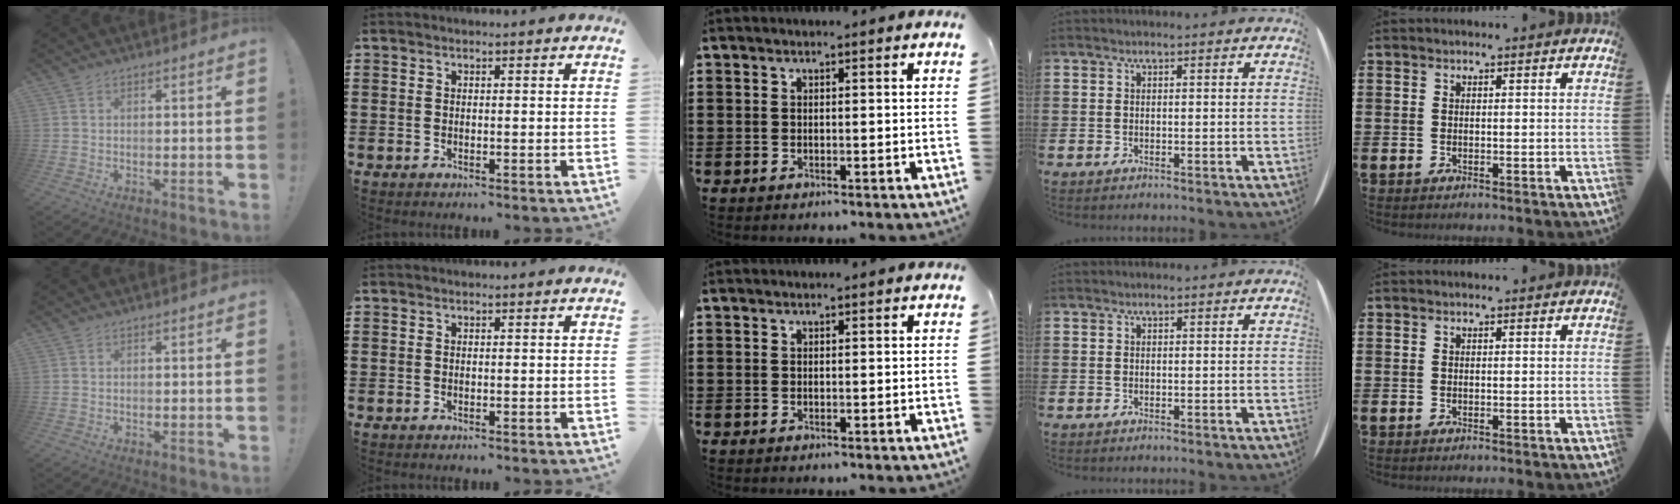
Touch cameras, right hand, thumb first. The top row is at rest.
{}